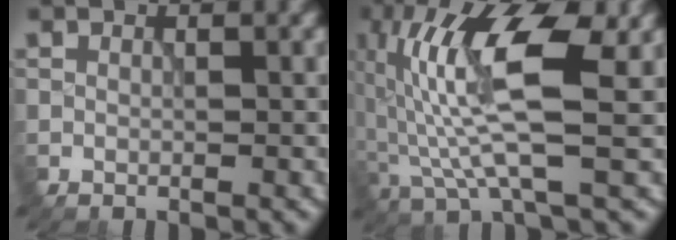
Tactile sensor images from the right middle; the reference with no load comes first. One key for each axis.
{"total": 10.1, "fx": 0.9, "fy": 3.1, "fz": 9.6, "tx": -0.189, "ty": 0.012, "tz": 0.012}